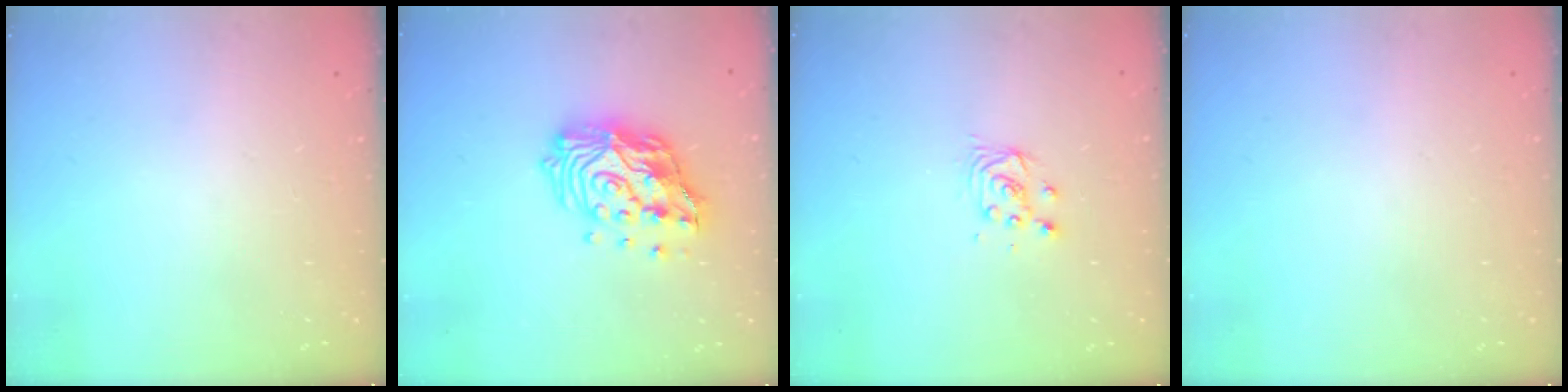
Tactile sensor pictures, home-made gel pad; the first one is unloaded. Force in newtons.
{"total": 16.3, "press": 16.2, "slide": 1.6}
{"total": 3.9, "press": 3.8, "slide": 0.4}
{"total": 0.0}